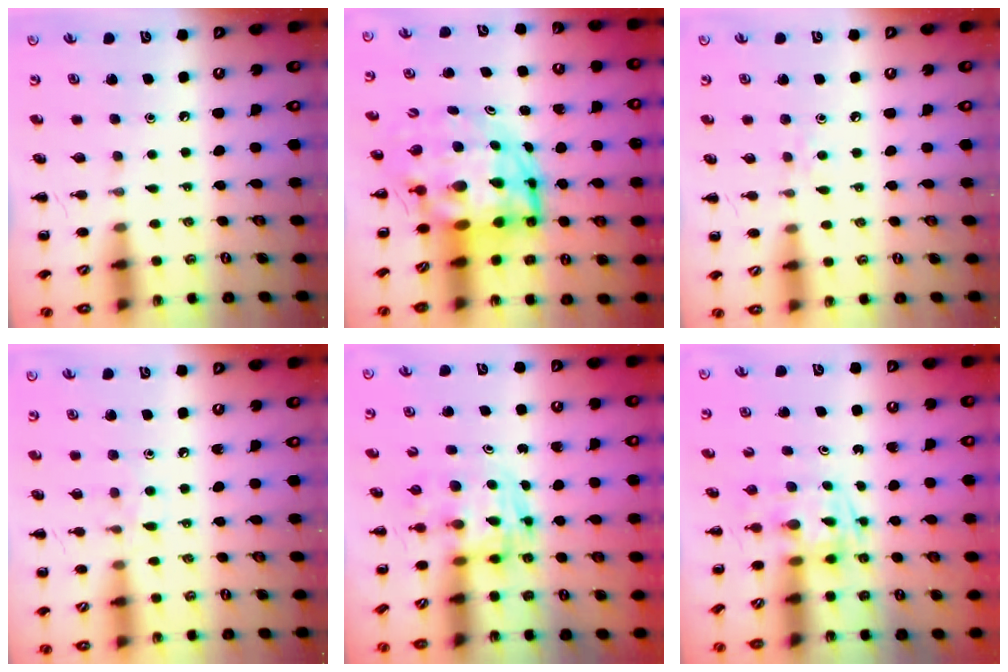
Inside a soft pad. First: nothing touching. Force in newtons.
{"total": 9.1, "press": 8.8, "slide": 2.5}
{"total": 3.3, "press": 3.1, "slide": 1.3}
{"total": 6.7, "press": 6.3, "slide": 2.3}
{"total": 3.5, "press": 3.5, "slide": 0.6}
{"total": 2.4, "press": 2.2, "slide": 1.1}